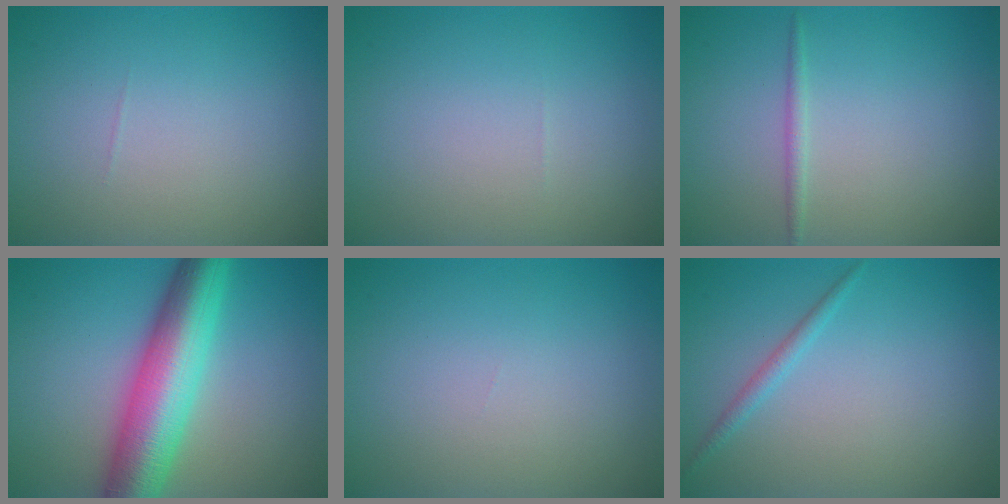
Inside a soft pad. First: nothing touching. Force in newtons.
{"total": 0.0}
{"total": 0.9, "press": 0.9, "slide": 0.1}
{"total": 9.6, "press": 9.6, "slide": 0.1}
{"total": 0.0}
{"total": 1.2, "press": 1.2, "slide": 0.0}